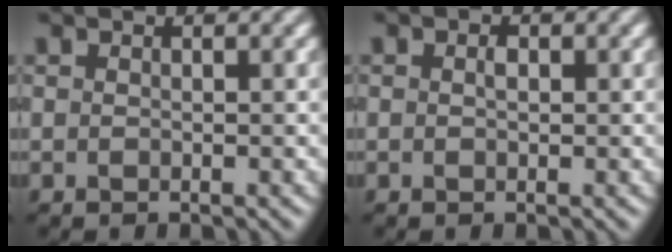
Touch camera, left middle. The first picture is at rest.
{"total": 0.7, "force": [0.2, 0.5, 0.5], "torque": [-0.007, 0.001, 0.002]}